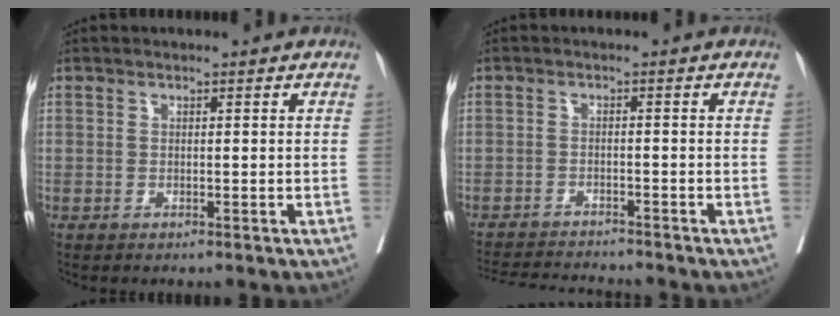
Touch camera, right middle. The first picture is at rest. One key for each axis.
{"total": 8.5, "fx": -8.2, "fy": 0.0, "fz": 2.0, "tx": -0.027, "ty": -0.006, "tz": -0.129}